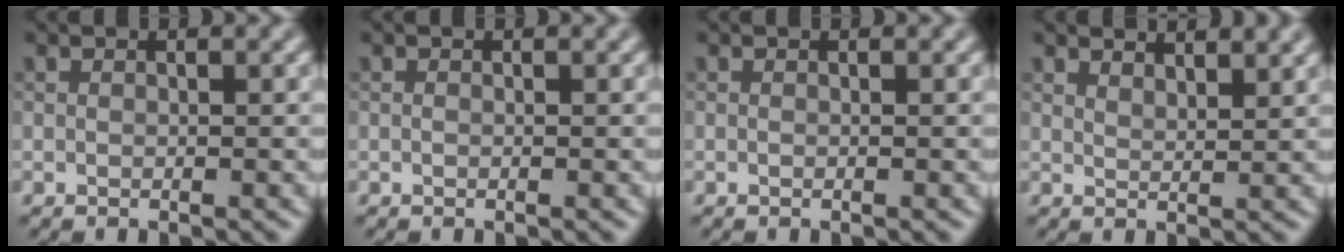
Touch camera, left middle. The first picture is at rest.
{"total": 0.0}
{"total": 0.0}
{"total": 3.6, "force": [3.2, 0.9, 1.3], "torque": [-0.006, 0.008, 0.036]}